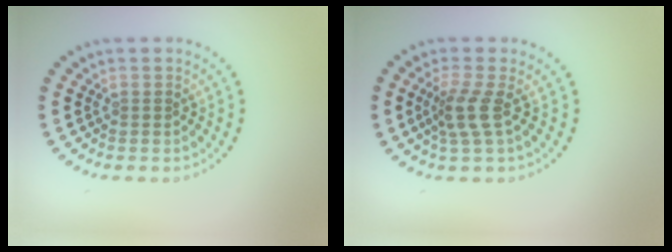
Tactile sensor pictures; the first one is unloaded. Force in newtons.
{"total": 2.6, "press": 1.9, "slide": 1.7}